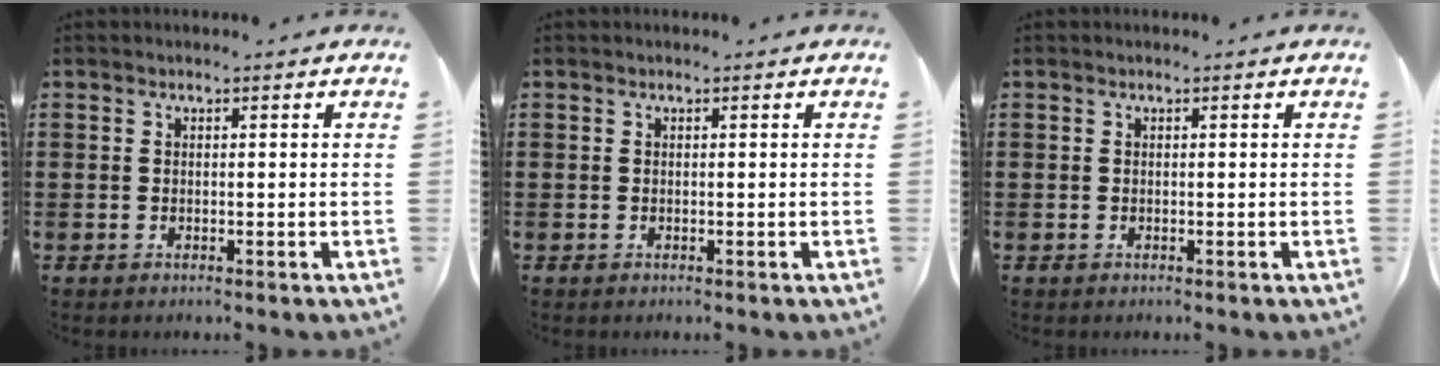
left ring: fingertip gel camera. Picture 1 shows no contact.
{"total": 0.0}
{"total": 0.0}